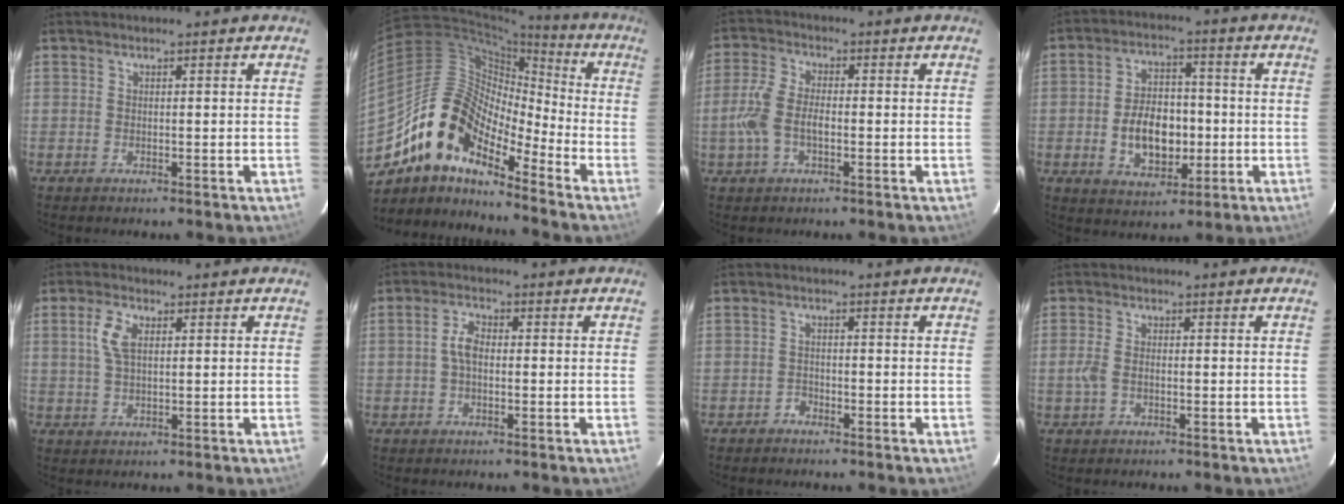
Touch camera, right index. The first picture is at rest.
{"total": 14.3, "force": [-10.7, 5.6, 7.6], "torque": [-0.127, 0.012, -0.216]}
{"total": 7.0, "force": [-1.6, 3.5, 5.8], "torque": [-0.130, 0.008, -0.030]}
{"total": 10.8, "force": [-1.9, 7.0, 8.0], "torque": [-0.153, 0.018, -0.020]}
{"total": 4.8, "force": [1.4, 2.4, 3.8], "torque": [-0.078, 0.008, 0.029]}
{"total": 3.5, "force": [-0.2, 2.0, 2.9], "torque": [-0.061, 0.010, -0.003]}
{"total": 1.5, "force": [-1.3, 0.6, -0.1], "torque": [0.002, 0.004, -0.025]}
{"total": 3.0, "force": [-0.7, 1.7, 2.4], "torque": [-0.055, 0.001, -0.013]}